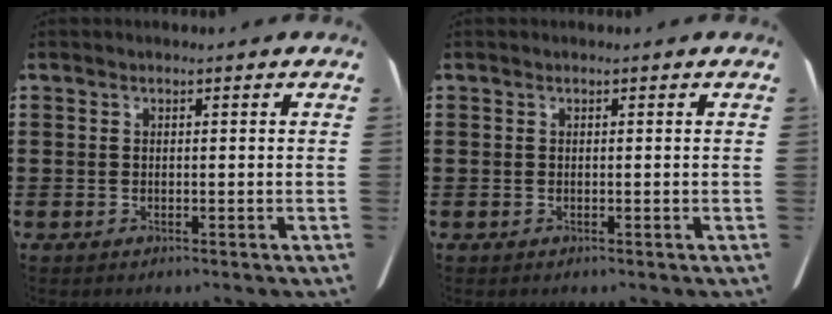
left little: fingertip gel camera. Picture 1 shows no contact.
{"total": 0.0}